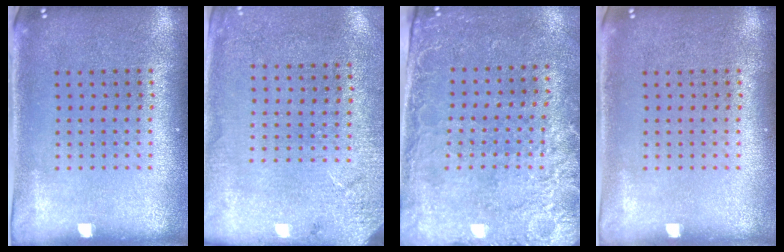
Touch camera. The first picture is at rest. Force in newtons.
{"total": 2.6, "press": 2.3, "slide": 1.0}
{"total": 2.6, "press": 2.3, "slide": 1.3}
{"total": 0.0}